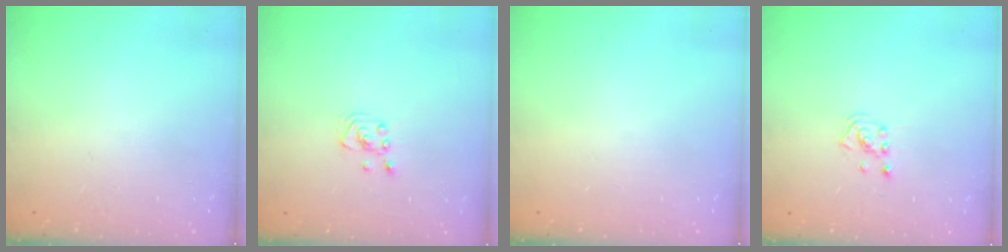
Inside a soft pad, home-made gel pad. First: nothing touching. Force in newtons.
{"total": 2.2, "press": 2.2, "slide": 0.2}
{"total": 0.0}
{"total": 1.4, "press": 1.4, "slide": 0.1}